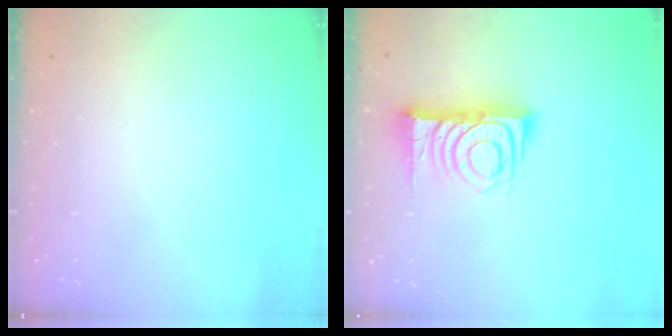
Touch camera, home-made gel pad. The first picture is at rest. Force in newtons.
{"total": 12.7, "press": 12.6, "slide": 0.9}